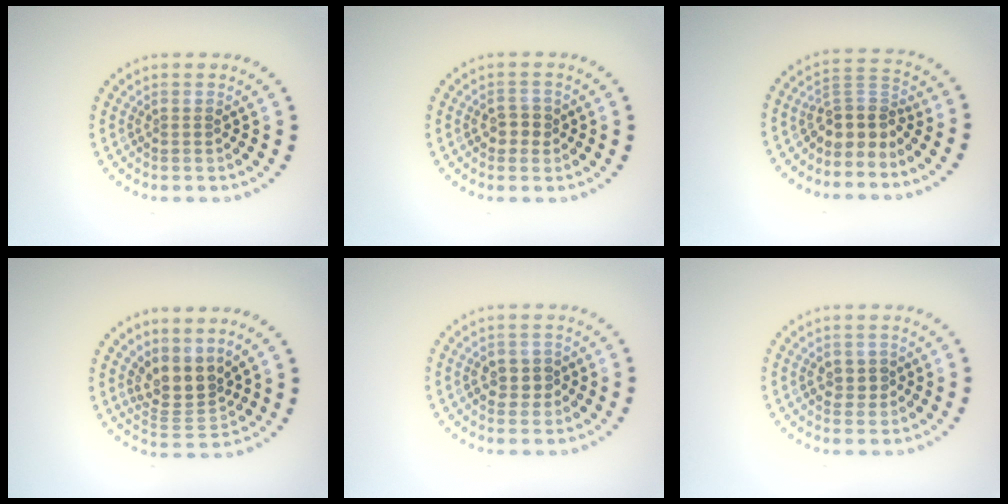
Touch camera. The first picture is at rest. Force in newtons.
{"total": 1.9, "press": 1.8, "slide": 0.6}
{"total": 3.3, "press": 2.5, "slide": 2.2}
{"total": 3.6, "press": 2.6, "slide": 2.5}
{"total": 1.9, "press": 1.8, "slide": 0.2}
{"total": 1.5, "press": 1.4, "slide": 0.2}